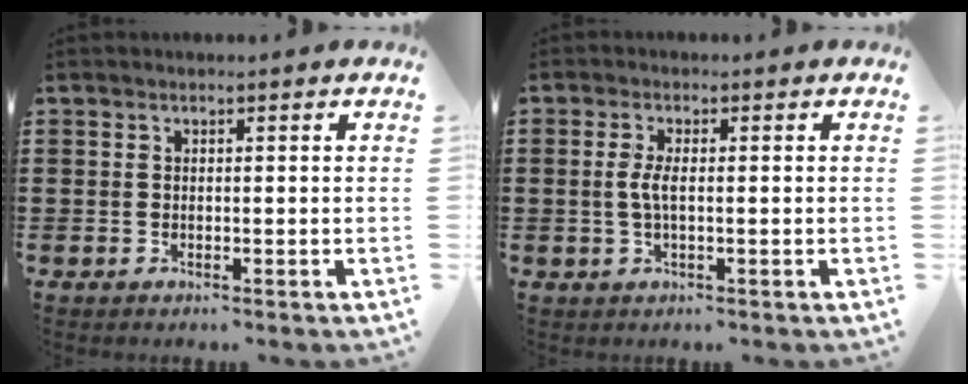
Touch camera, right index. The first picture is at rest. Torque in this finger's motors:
{"motor_torque": [0.89, -0.05, 0.34, 0.10]}